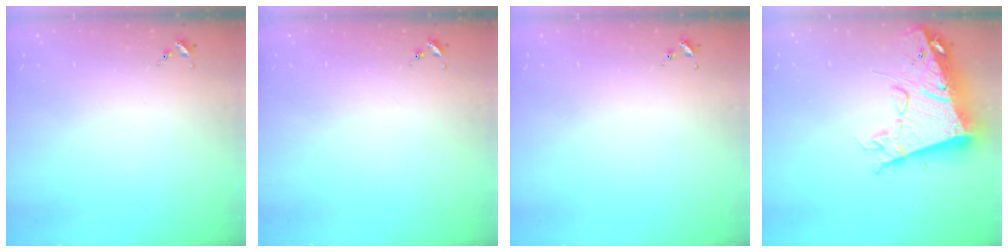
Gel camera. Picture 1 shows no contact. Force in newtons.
{"total": 0.0}
{"total": 0.0}
{"total": 18.3, "press": 18.1, "slide": 2.1}